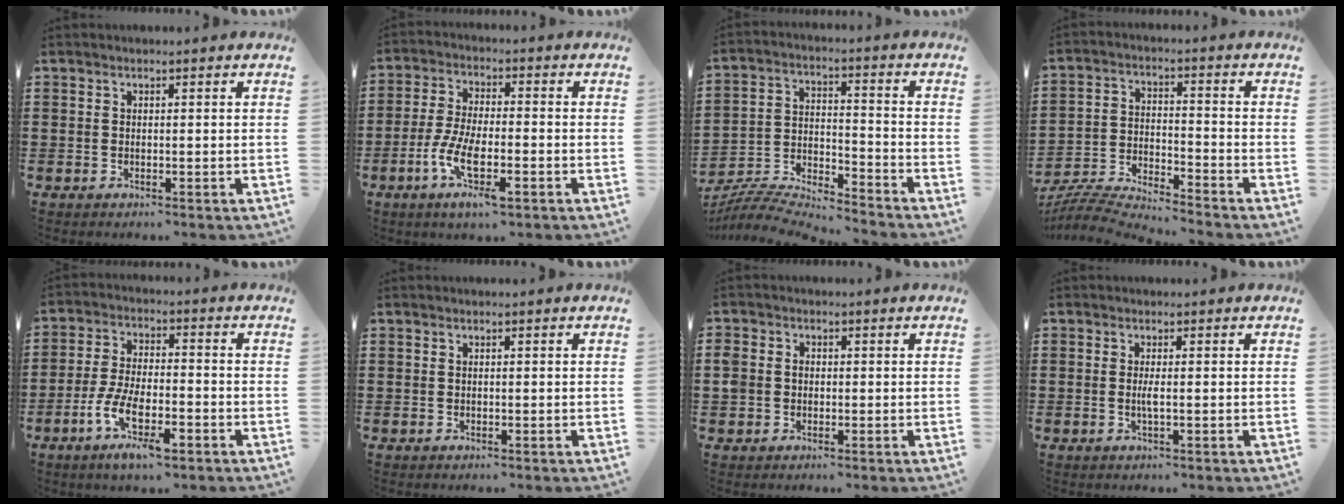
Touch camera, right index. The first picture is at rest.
{"total": 8.5, "force": [-3.5, 2.5, 7.4], "torque": [-0.170, -0.015, -0.070]}
{"total": 6.0, "force": [-5.9, 0.5, 1.0], "torque": [-0.035, -0.009, -0.124]}
{"total": 5.8, "force": [-5.7, 0.0, 0.9], "torque": [-0.034, -0.006, -0.119]}
{"total": 9.1, "force": [-4.3, 3.0, 7.4], "torque": [-0.161, -0.005, -0.081]}
{"total": 0.0}
{"total": 2.4, "force": [-0.3, 2.2, 0.8], "torque": [-0.023, 0.010, -0.008]}
{"total": 1.7, "force": [-0.2, 0.0, 1.7], "torque": [-0.040, -0.007, -0.006]}